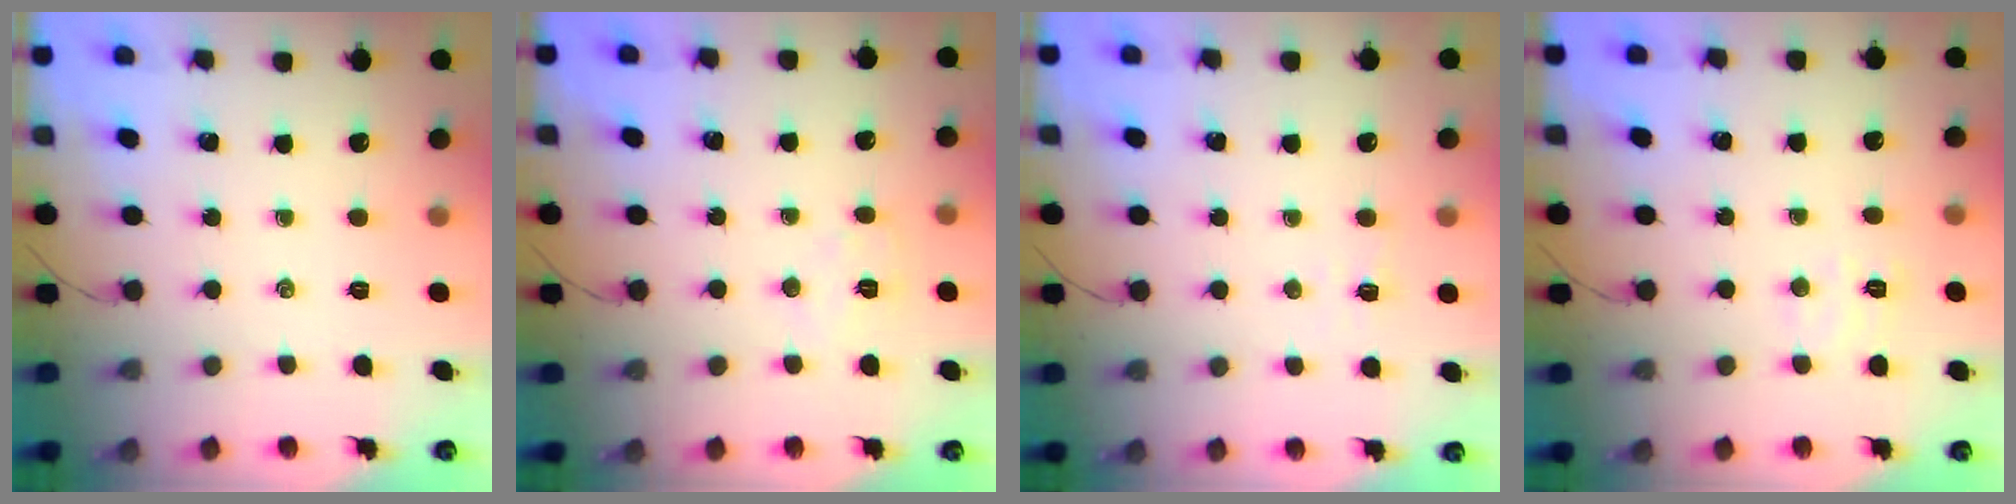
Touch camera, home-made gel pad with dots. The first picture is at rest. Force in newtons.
{"total": 5.1, "press": 5.0, "slide": 0.8}
{"total": 1.6, "press": 1.6, "slide": 0.5}
{"total": 5.8, "press": 5.7, "slide": 1.3}